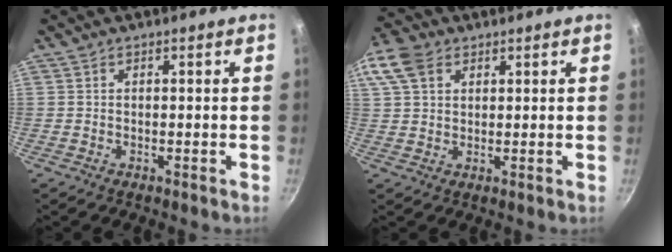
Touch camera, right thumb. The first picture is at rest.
{"total": 9.1, "force": [4.0, 6.3, 5.1], "torque": [-0.101, 0.011, 0.069]}